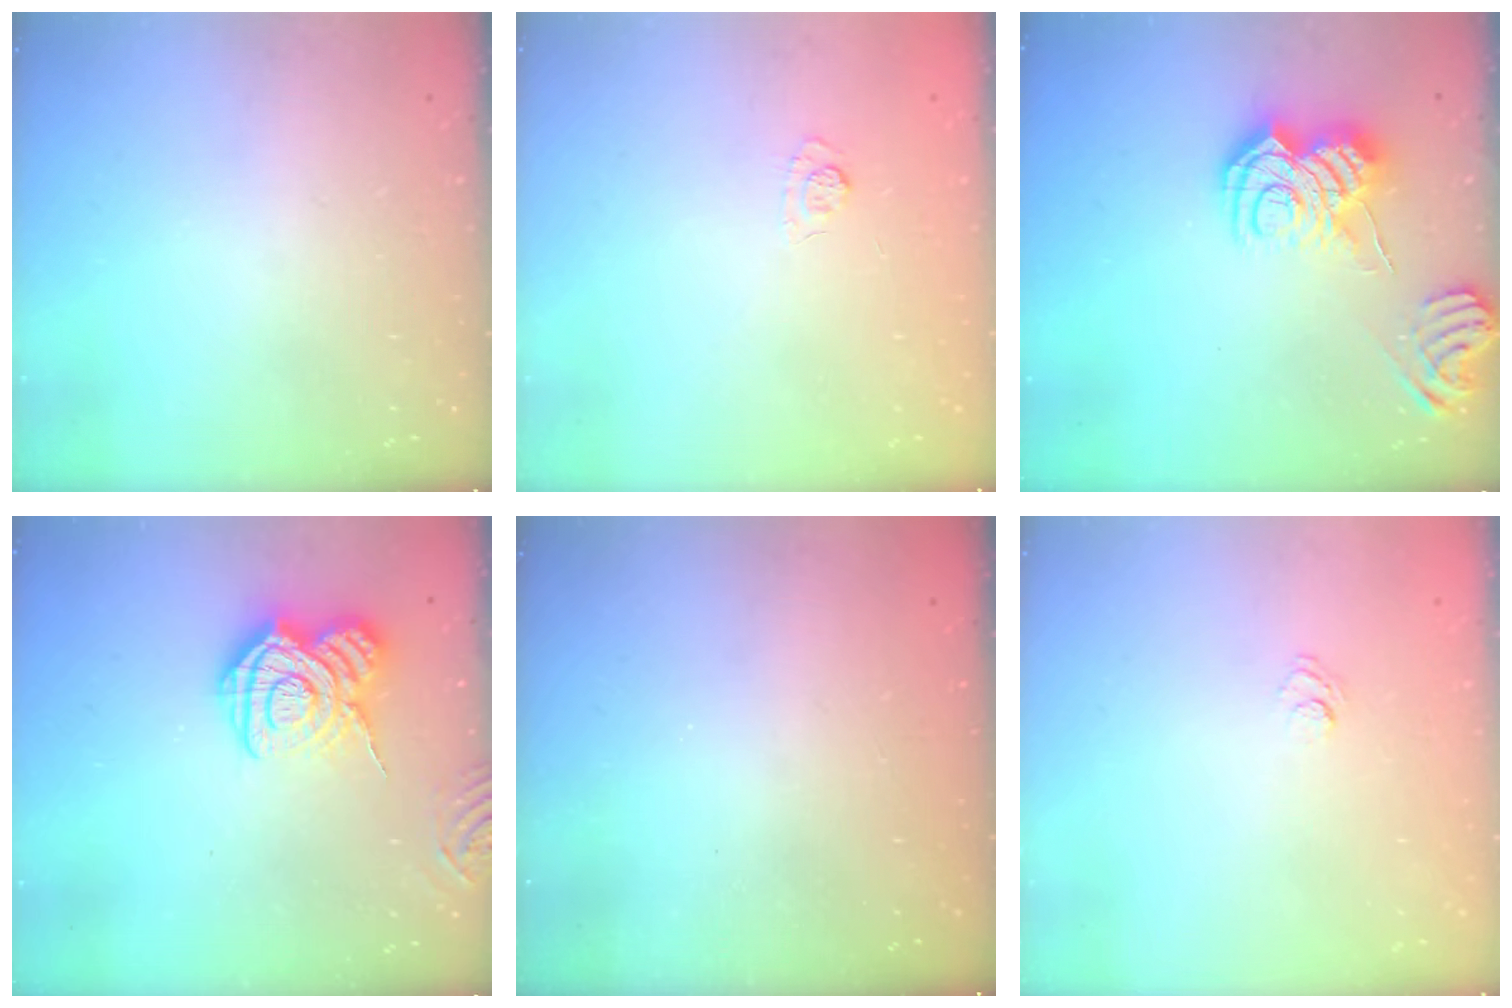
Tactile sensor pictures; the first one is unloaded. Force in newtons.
{"total": 2.1, "press": 1.6, "slide": 1.3}
{"total": 13.0, "press": 13.0, "slide": 1.0}
{"total": 12.7, "press": 12.6, "slide": 0.8}
{"total": 2.3, "press": 2.2, "slide": 0.8}
{"total": 2.6, "press": 2.3, "slide": 1.1}